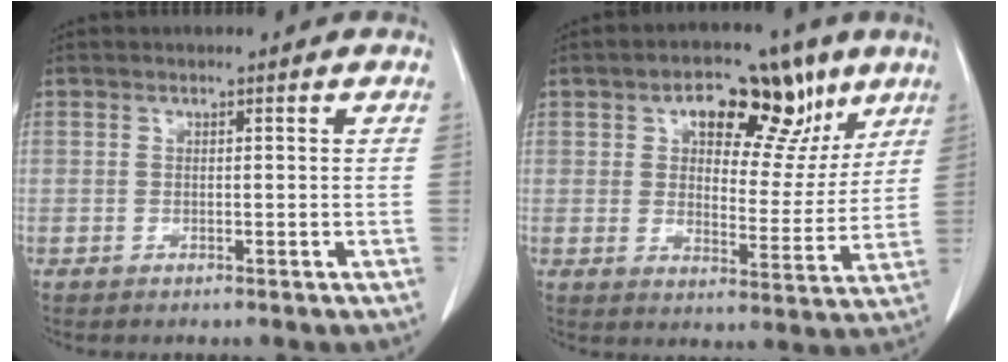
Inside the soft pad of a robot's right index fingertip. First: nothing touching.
{"total": 13.1, "force": [7.1, 6.9, 8.6], "torque": [-0.104, 0.018, 0.106]}